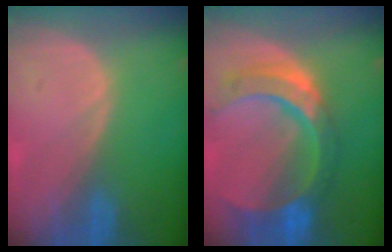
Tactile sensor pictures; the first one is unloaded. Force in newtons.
{"total": 11.0, "press": 9.3, "slide": 6.0}